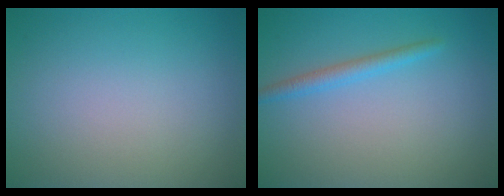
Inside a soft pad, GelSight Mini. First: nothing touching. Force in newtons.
{"total": 1.7, "press": 1.7, "slide": 0.1}